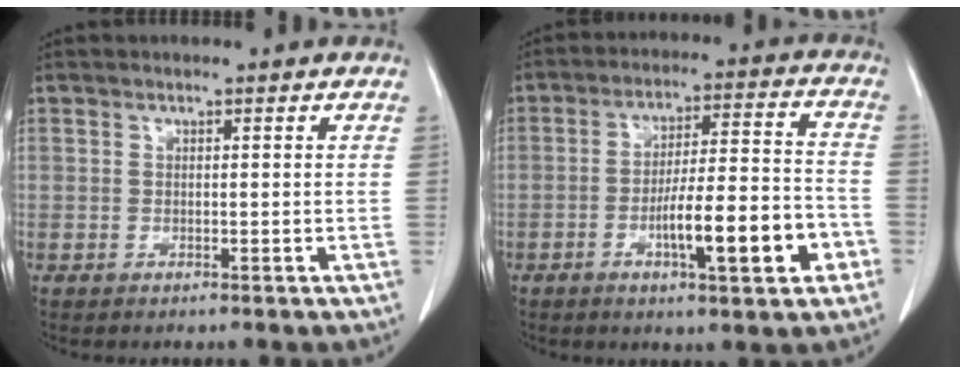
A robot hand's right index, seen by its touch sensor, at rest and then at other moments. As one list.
[{"total": 12.7, "force": [-4.9, 1.9, 11.5], "torque": [-0.184, 0.012, -0.073]}]